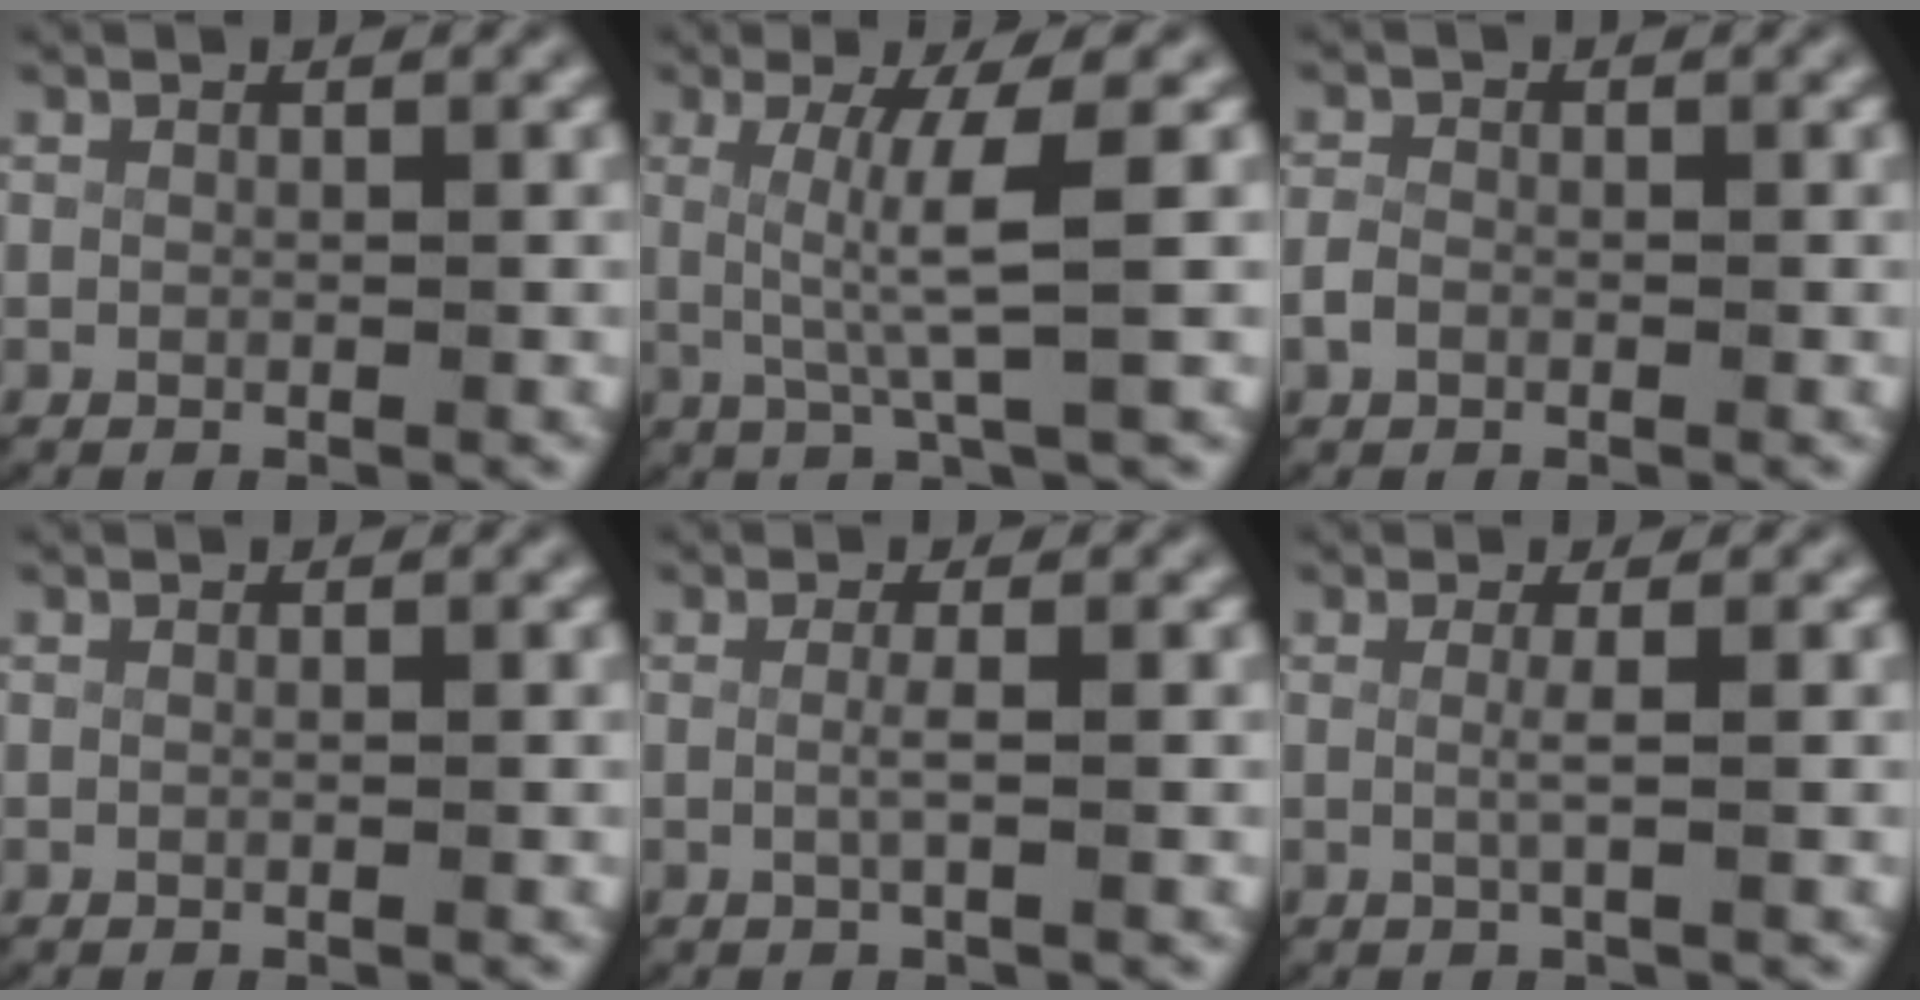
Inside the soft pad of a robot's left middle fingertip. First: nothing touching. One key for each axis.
{"total": 4.9, "fx": 0.8, "fy": -0.1, "fz": 4.8, "tx": -0.088, "ty": -0.007, "tz": 0.017}
{"total": 1.4, "fx": -0.6, "fy": 1.0, "fz": 0.7, "tx": -0.027, "ty": -0.005, "tz": -0.010}
{"total": 0.0}
{"total": 1.4, "fx": -0.3, "fy": -0.1, "fz": 1.3, "tx": -0.032, "ty": -0.007, "tz": -0.004}
{"total": 1.5, "fx": 0.0, "fy": -0.2, "fz": 1.5, "tx": -0.034, "ty": -0.007, "tz": 0.001}